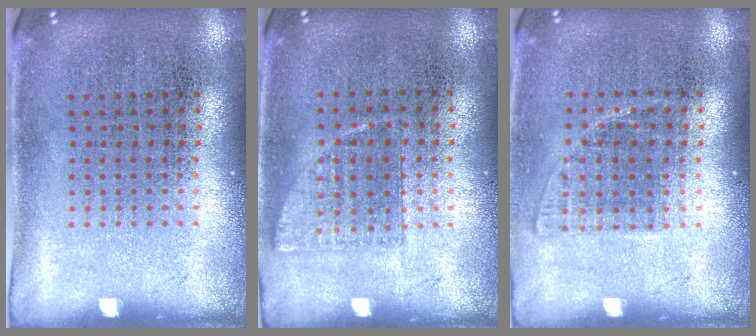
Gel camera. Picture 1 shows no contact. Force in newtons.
{"total": 0.7, "press": 0.7, "slide": 0.2}
{"total": 1.0, "press": 0.9, "slide": 0.5}